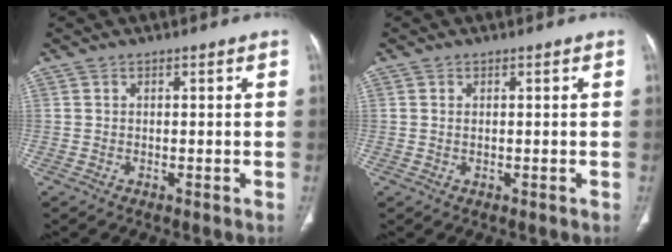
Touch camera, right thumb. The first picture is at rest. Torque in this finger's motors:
{"motor_torque": [-0.46, 0.26, -0.16, 0.08, 0.05]}